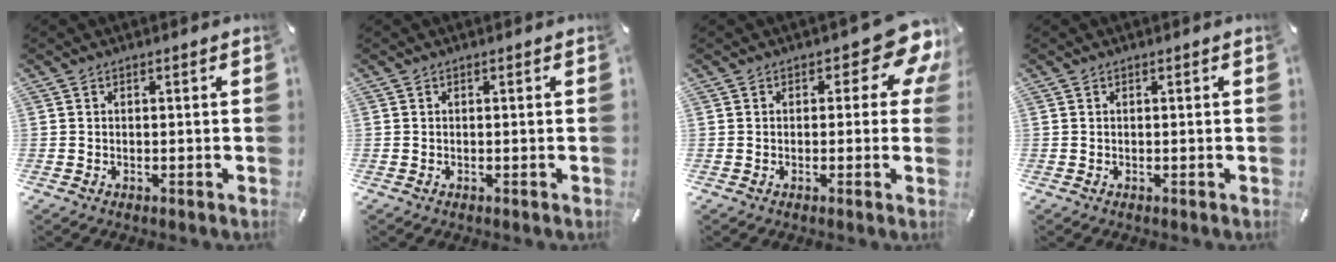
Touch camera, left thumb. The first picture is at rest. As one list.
[{"total": 0.0}, {"total": 9.1, "force": [3.9, 4.4, 6.9], "torque": [-0.080, -0.020, 0.063]}, {"total": 0.0}]